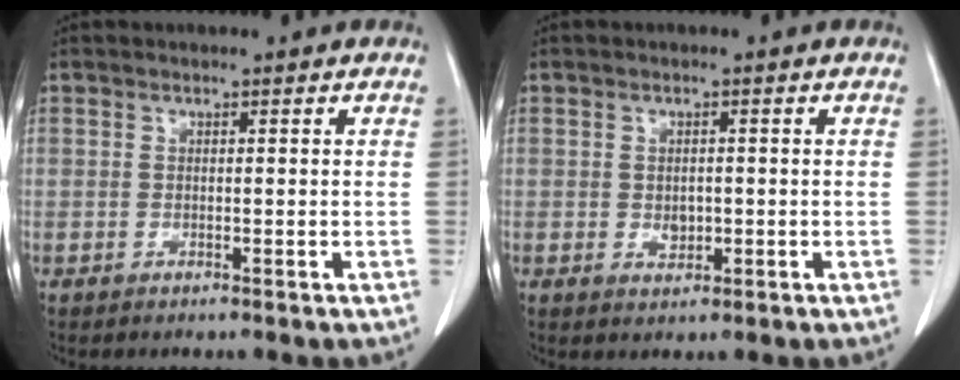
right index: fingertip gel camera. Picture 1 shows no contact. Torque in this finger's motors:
{"motor_torque": [0.31, 0.20, 0.00, 0.03]}